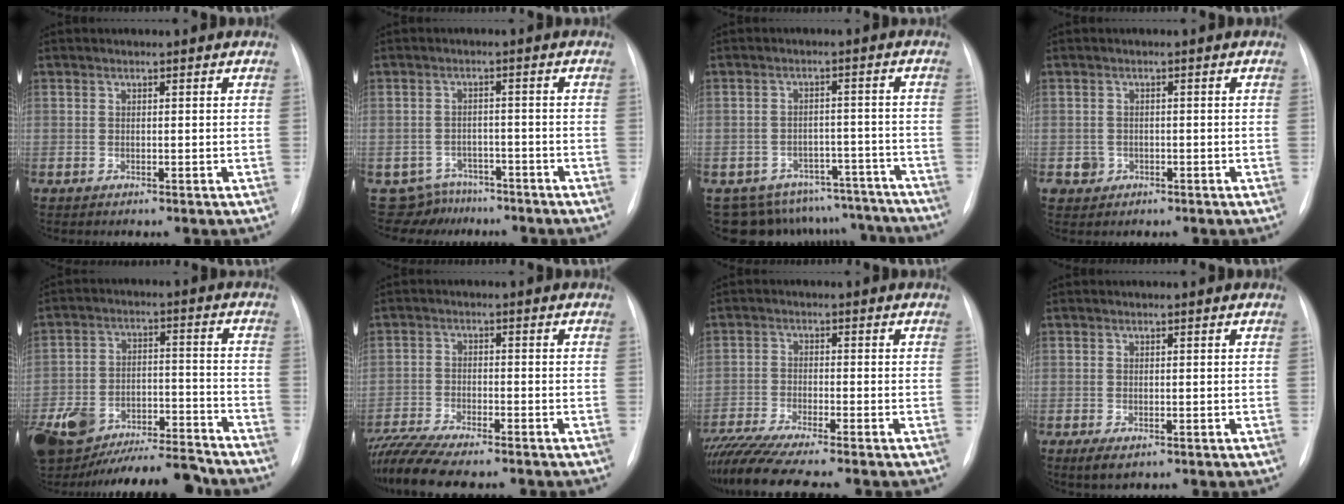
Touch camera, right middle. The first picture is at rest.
{"total": 6.4, "force": [-5.4, 3.2, -0.9], "torque": [0.016, 0.022, -0.078]}
{"total": 14.7, "force": [-13.6, 5.6, 0.7], "torque": [0.001, 0.039, -0.160]}
{"total": 2.0, "force": [-0.7, 1.8, 0.1], "torque": [0.005, 0.008, -0.008]}
{"total": 20.6, "force": [-17.8, 5.7, 8.6], "torque": [-0.178, 0.013, -0.278]}
{"total": 11.0, "force": [-9.6, 1.1, 5.2], "torque": [-0.090, -0.016, -0.156]}
{"total": 11.8, "force": [-10.2, -0.3, 6.0], "torque": [-0.100, -0.026, -0.169]}
{"total": 2.4, "force": [-1.3, 1.1, 1.8], "torque": [-0.033, -0.004, -0.014]}